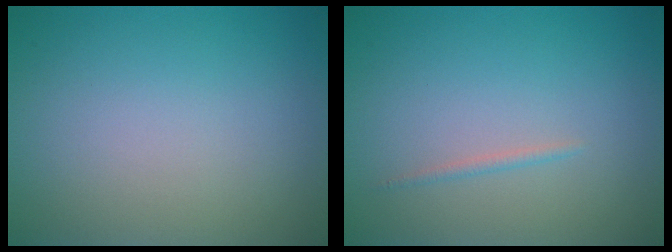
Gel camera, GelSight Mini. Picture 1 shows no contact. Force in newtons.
{"total": 0.6, "press": 0.6, "slide": 0.1}